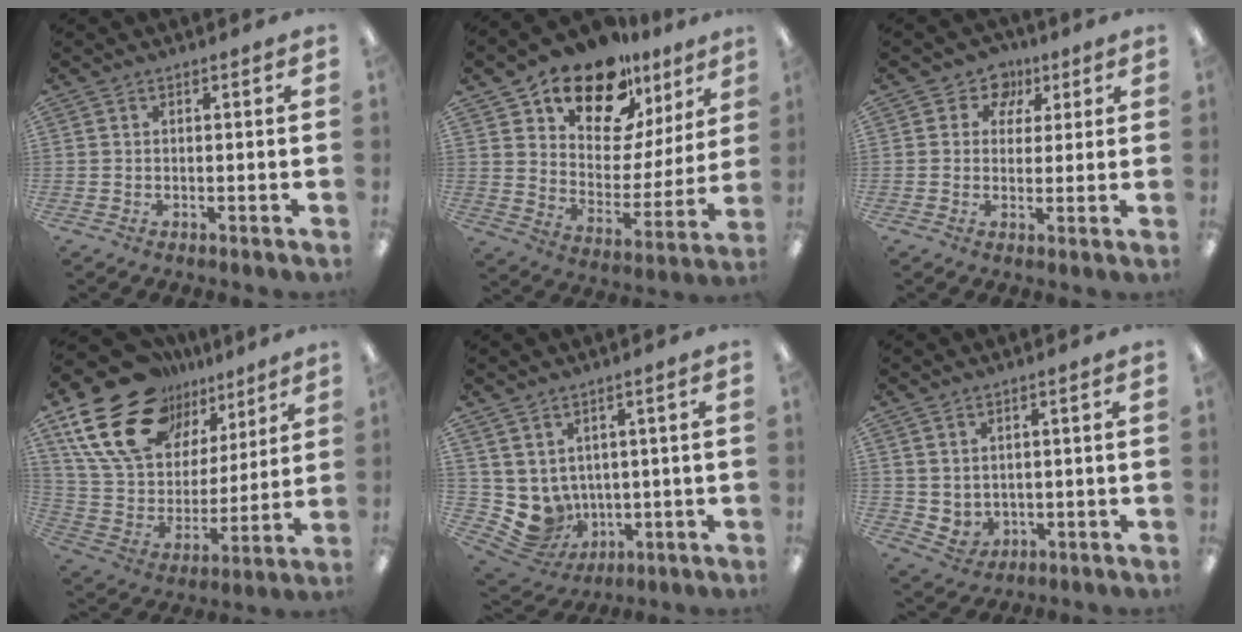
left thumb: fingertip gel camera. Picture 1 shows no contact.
{"total": 17.4, "force": [13.6, 8.5, 6.7], "torque": [-0.122, -0.101, 0.244]}
{"total": 6.2, "force": [2.9, 5.2, 1.6], "torque": [-0.022, -0.013, 0.048]}
{"total": 22.0, "force": [14.2, 13.0, 10.6], "torque": [-0.202, -0.077, 0.267]}
{"total": 6.4, "force": [1.4, 6.1, 1.3], "torque": [-0.060, -0.029, 0.039]}
{"total": 3.0, "force": [1.8, 2.3, 0.7], "torque": [-0.019, -0.012, 0.036]}